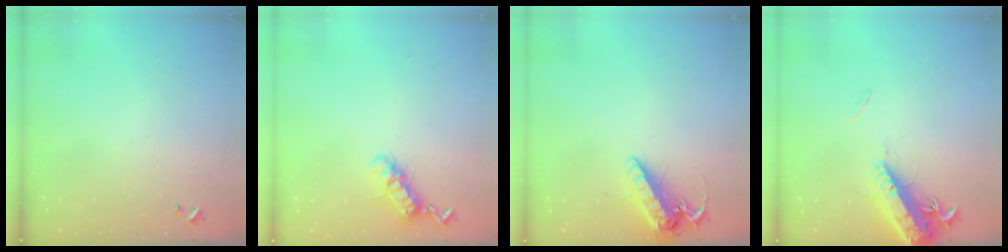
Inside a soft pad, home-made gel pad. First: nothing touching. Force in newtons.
{"total": 11.3, "press": 11.2, "slide": 1.2}
{"total": 14.1, "press": 13.9, "slide": 2.6}
{"total": 16.7, "press": 16.2, "slide": 4.1}